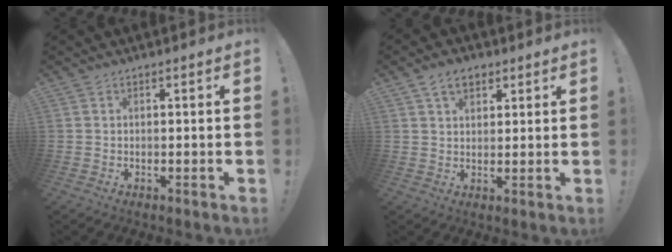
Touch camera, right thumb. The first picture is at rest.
{"total": 5.8, "force": [3.3, 3.7, 3.2], "torque": [-0.055, -0.002, 0.061]}